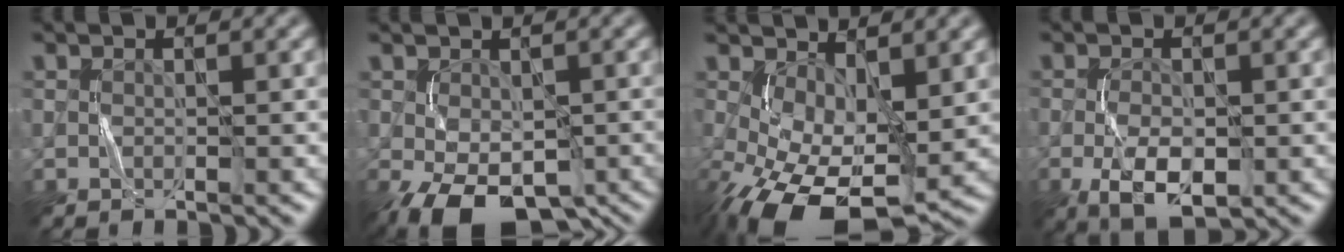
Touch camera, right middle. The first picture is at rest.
{"total": 8.2, "force": [-4.1, 4.3, 5.6], "torque": [-0.105, -0.022, -0.057]}
{"total": 10.6, "force": [-2.1, 5.7, 8.7], "torque": [-0.164, -0.021, -0.025]}
{"total": 4.6, "force": [-1.6, 2.2, 3.7], "torque": [-0.070, -0.003, -0.027]}